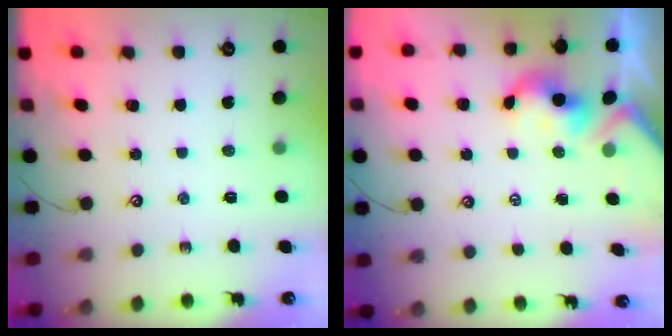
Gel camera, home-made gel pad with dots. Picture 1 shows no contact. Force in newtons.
{"total": 2.0, "press": 1.9, "slide": 0.8}